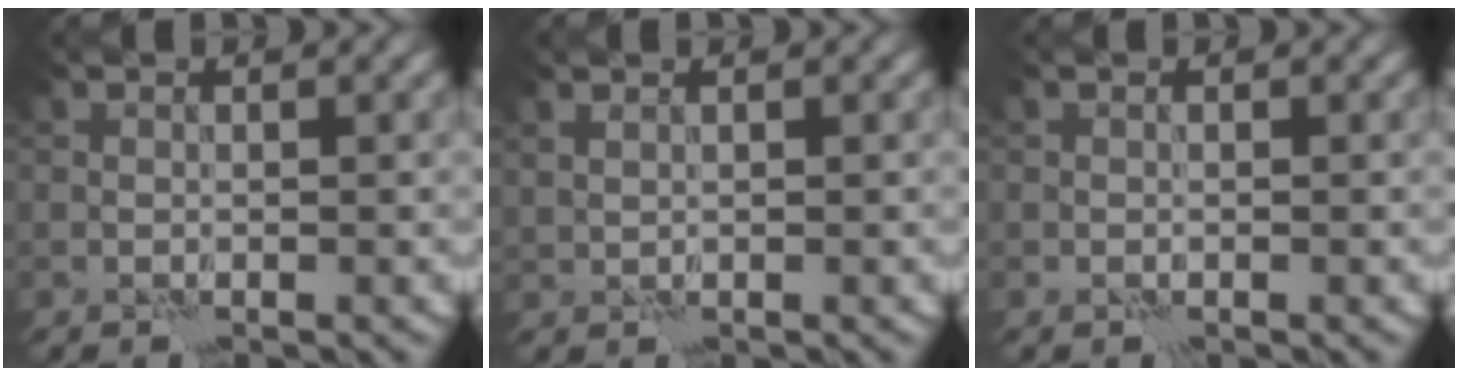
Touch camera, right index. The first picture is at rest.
{"total": 0.7, "force": [0.7, 0.1, 0.2], "torque": [-0.009, 0.002, 0.016]}
{"total": 0.0}